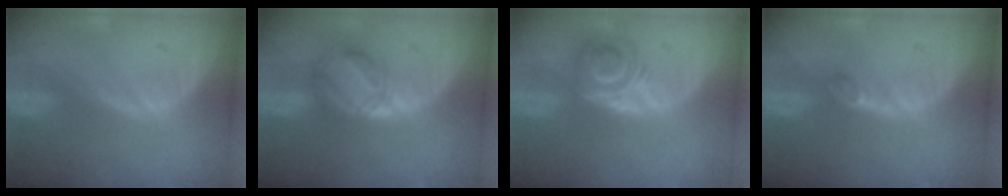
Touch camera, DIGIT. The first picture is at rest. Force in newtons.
{"total": 5.8, "press": 5.5, "slide": 1.8}
{"total": 5.8, "press": 4.9, "slide": 3.0}
{"total": 1.7, "press": 1.7, "slide": 0.4}